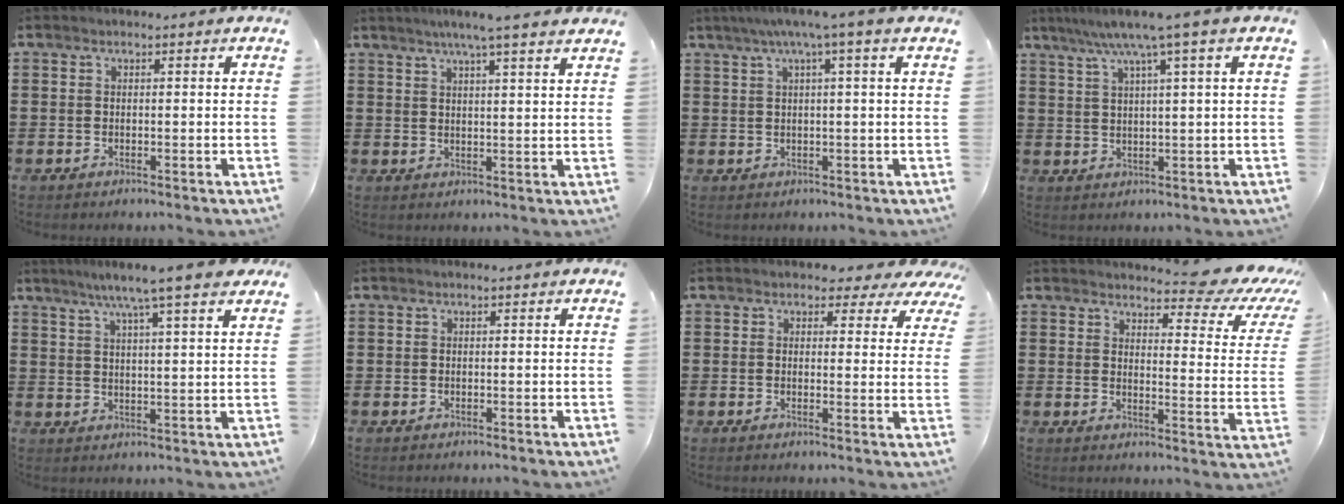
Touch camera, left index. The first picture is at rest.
{"total": 4.7, "force": [3.7, -0.6, 2.7], "torque": [-0.063, -0.008, 0.064]}
{"total": 3.5, "force": [1.5, -0.6, 3.2], "torque": [-0.062, -0.002, 0.021]}
{"total": 6.1, "force": [3.6, -0.5, 5.0], "torque": [-0.107, -0.005, 0.056]}
{"total": 7.2, "force": [5.7, -0.1, 4.4], "torque": [-0.102, -0.012, 0.097]}
{"total": 0.0}
{"total": 2.4, "force": [1.6, 1.5, 0.8], "torque": [-0.012, -0.004, 0.023]}
{"total": 5.8, "force": [5.2, 0.9, 2.6], "torque": [-0.045, -0.041, 0.083]}